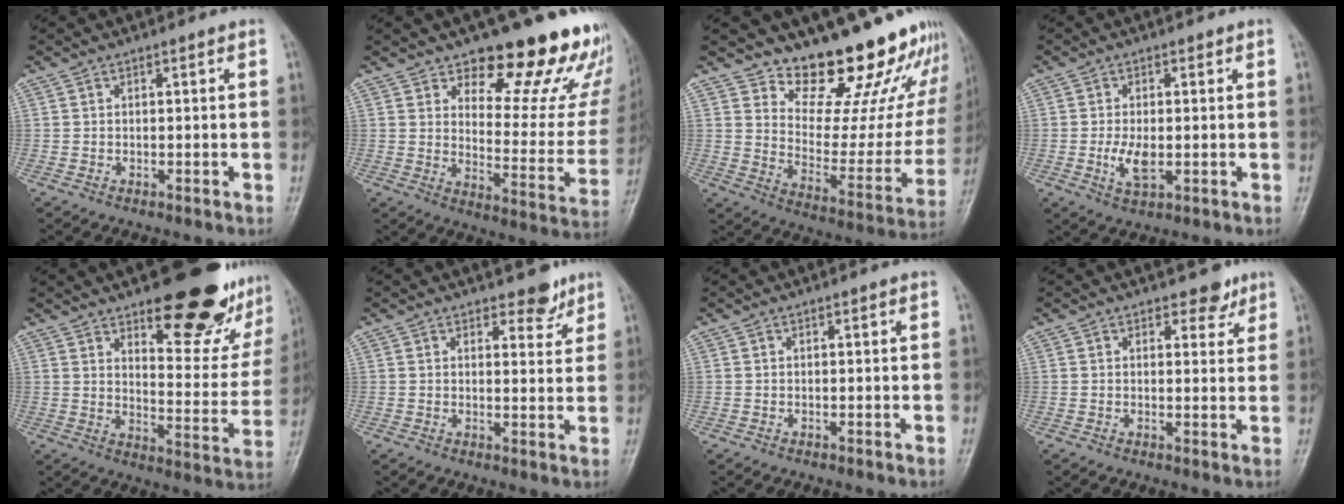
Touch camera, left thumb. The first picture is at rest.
{"total": 20.7, "force": [15.1, 8.1, 11.5], "torque": [-0.093, -0.107, 0.195]}
{"total": 21.2, "force": [18.6, 7.2, 7.2], "torque": [-0.041, -0.155, 0.254]}
{"total": 4.7, "force": [-0.6, 2.5, 4.0], "torque": [-0.075, -0.008, -0.010]}
{"total": 22.2, "force": [14.9, 8.1, 14.4], "torque": [-0.141, -0.099, 0.204]}
{"total": 4.1, "force": [3.2, 1.9, 1.6], "torque": [0.003, -0.021, 0.044]}
{"total": 0.0}
{"total": 3.2, "force": [2.4, 1.8, 1.0], "torque": [0.009, -0.014, 0.032]}